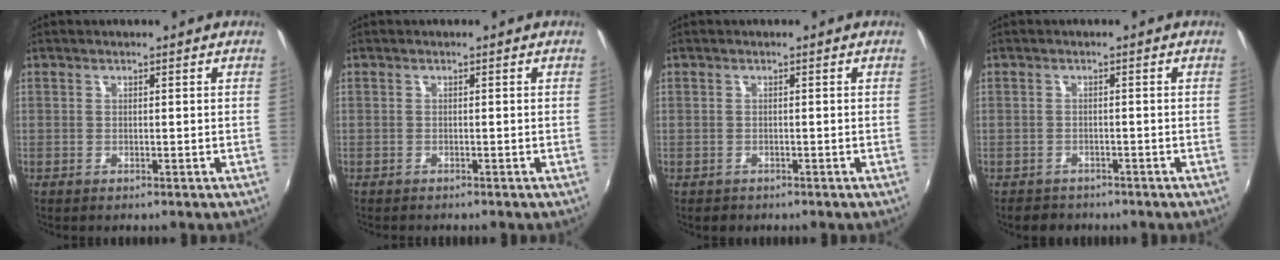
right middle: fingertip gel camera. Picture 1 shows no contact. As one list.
[{"total": 0.8, "force": [-0.7, 0.0, 0.2], "torque": [-0.004, -0.005, -0.013]}, {"total": 1.0, "force": [-0.7, 0.7, 0.0], "torque": [-0.003, -0.001, -0.010]}, {"total": 2.9, "force": [-2.3, 1.7, 0.2], "torque": [-0.013, 0.001, -0.040]}]